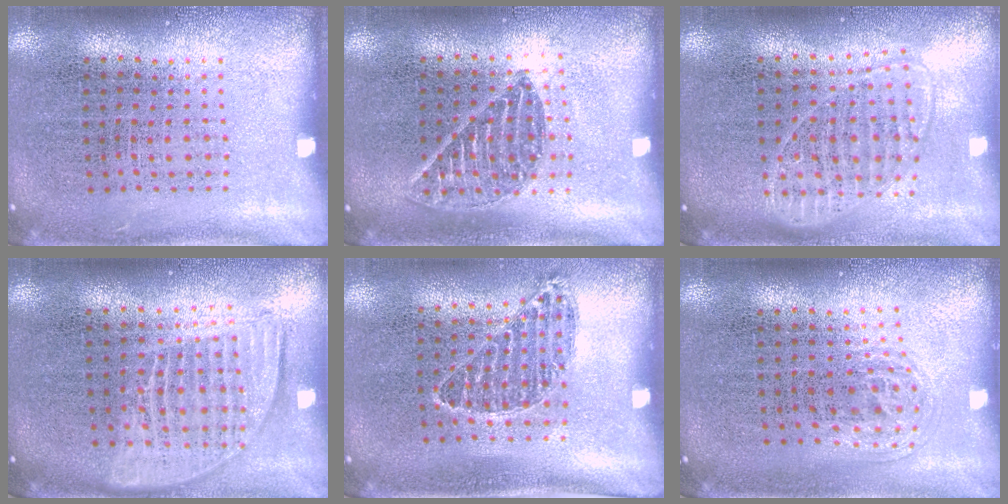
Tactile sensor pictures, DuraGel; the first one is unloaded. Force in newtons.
{"total": 1.1, "press": 1.0, "slide": 0.4}
{"total": 1.8, "press": 1.5, "slide": 1.0}
{"total": 1.8, "press": 1.6, "slide": 1.0}
{"total": 0.9, "press": 0.7, "slide": 0.5}
{"total": 1.0, "press": 0.6, "slide": 0.8}